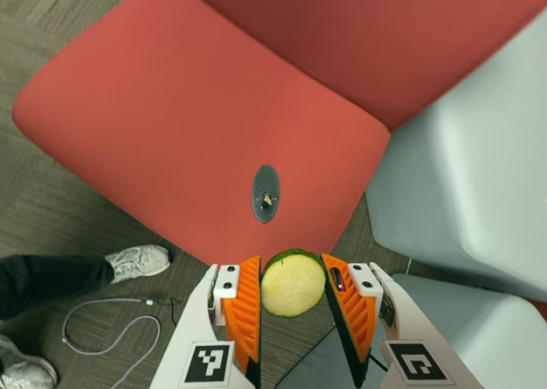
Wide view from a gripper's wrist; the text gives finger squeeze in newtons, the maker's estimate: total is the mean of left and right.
{"total": 8.2, "left": 8.5, "right": 8.0}